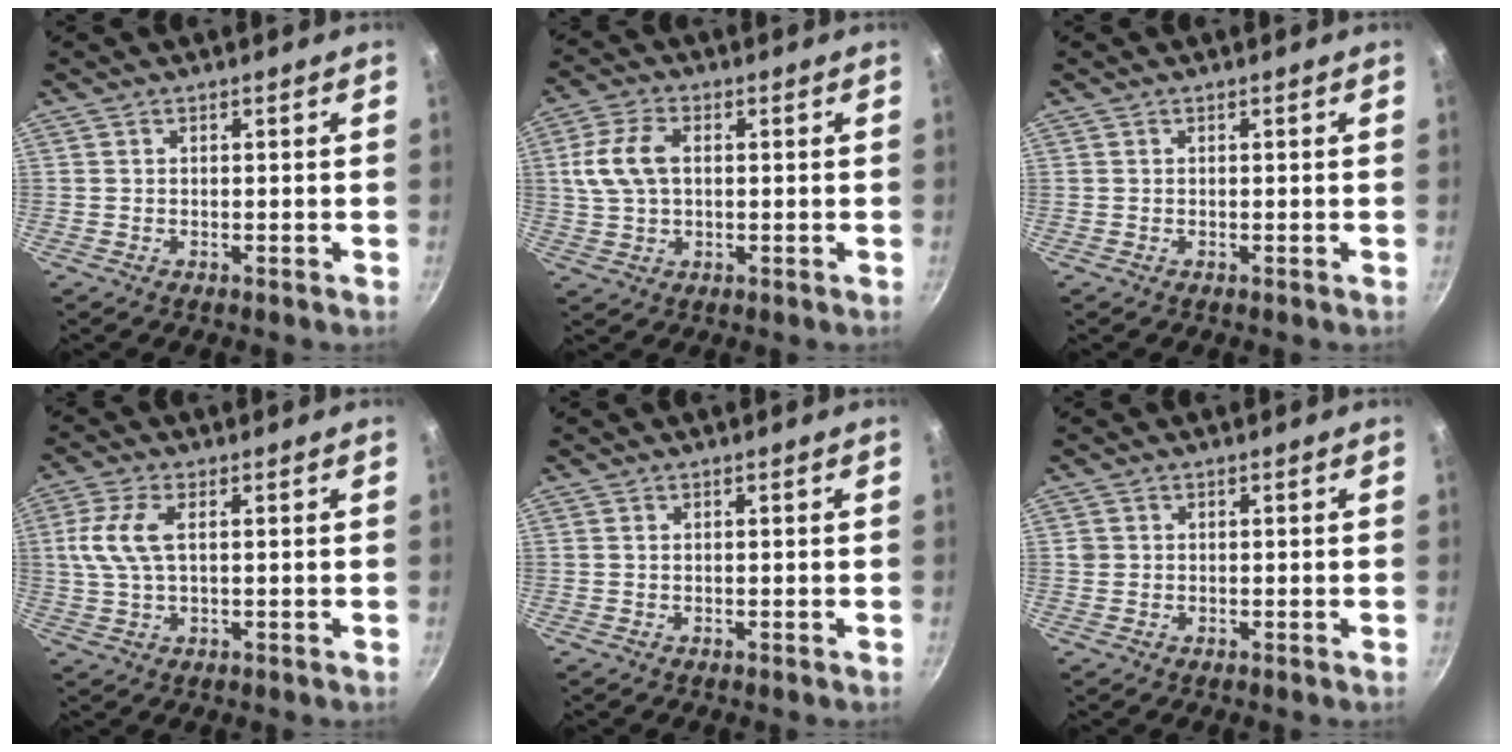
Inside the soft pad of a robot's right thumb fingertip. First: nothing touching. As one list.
[{"total": 8.6, "force": [1.2, 5.4, 6.6], "torque": [-0.129, 0.015, 0.020]}, {"total": 0.0}, {"total": 7.2, "force": [1.3, 3.3, 6.3], "torque": [-0.142, 0.009, 0.022]}, {"total": 0.0}, {"total": 1.0, "force": [0.1, 1.0, 0.3], "torque": [-0.001, 0.005, 0.003]}]